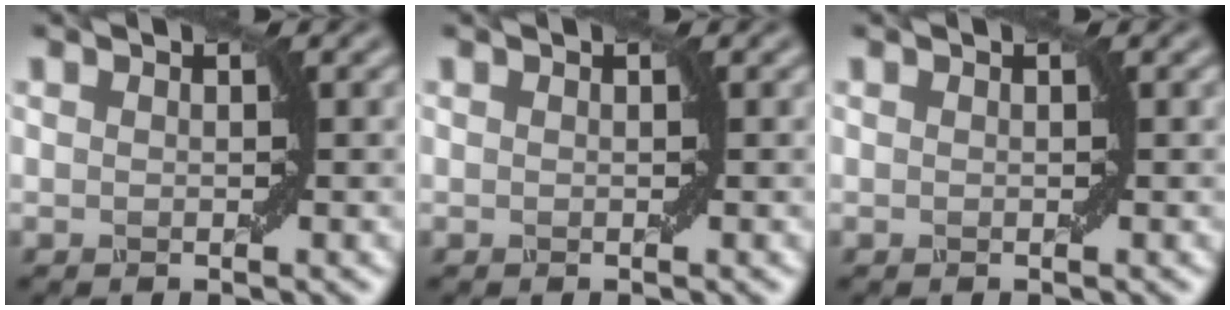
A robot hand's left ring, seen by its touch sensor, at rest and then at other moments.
{"total": 0.0}
{"total": 0.0}